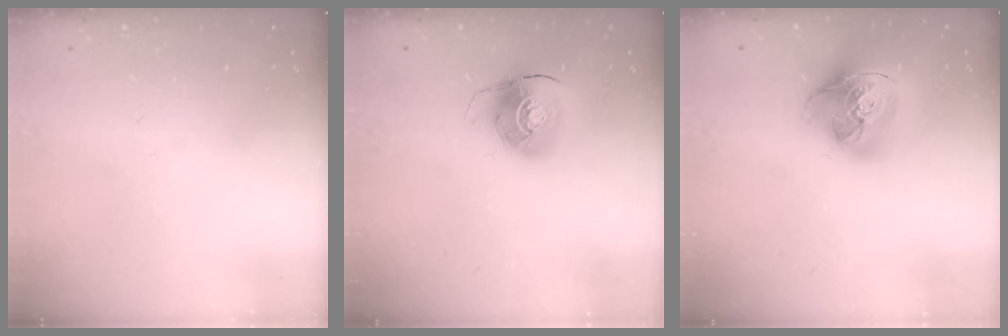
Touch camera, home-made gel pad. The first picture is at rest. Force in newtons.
{"total": 9.1, "press": 9.1, "slide": 0.5}
{"total": 17.3, "press": 17.2, "slide": 2.0}